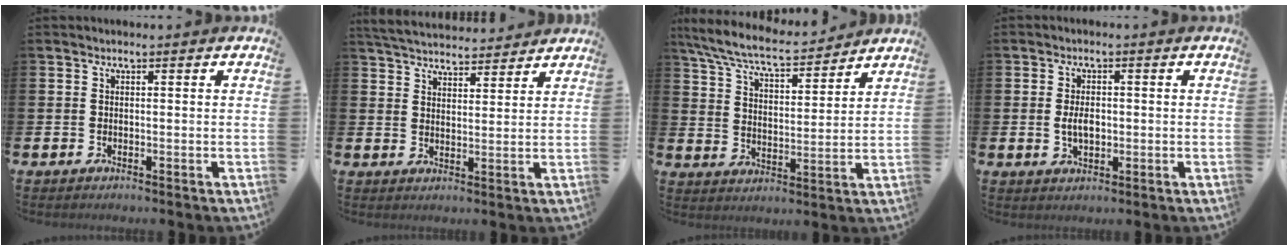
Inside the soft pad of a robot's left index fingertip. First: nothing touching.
{"total": 5.1, "force": [5.0, 1.0, 0.5], "torque": [-0.019, -0.030, 0.088]}
{"total": 7.7, "force": [7.1, 1.2, 2.8], "torque": [-0.086, -0.042, 0.125]}
{"total": 3.1, "force": [0.0, 1.9, 2.5], "torque": [-0.035, 0.000, -0.005]}